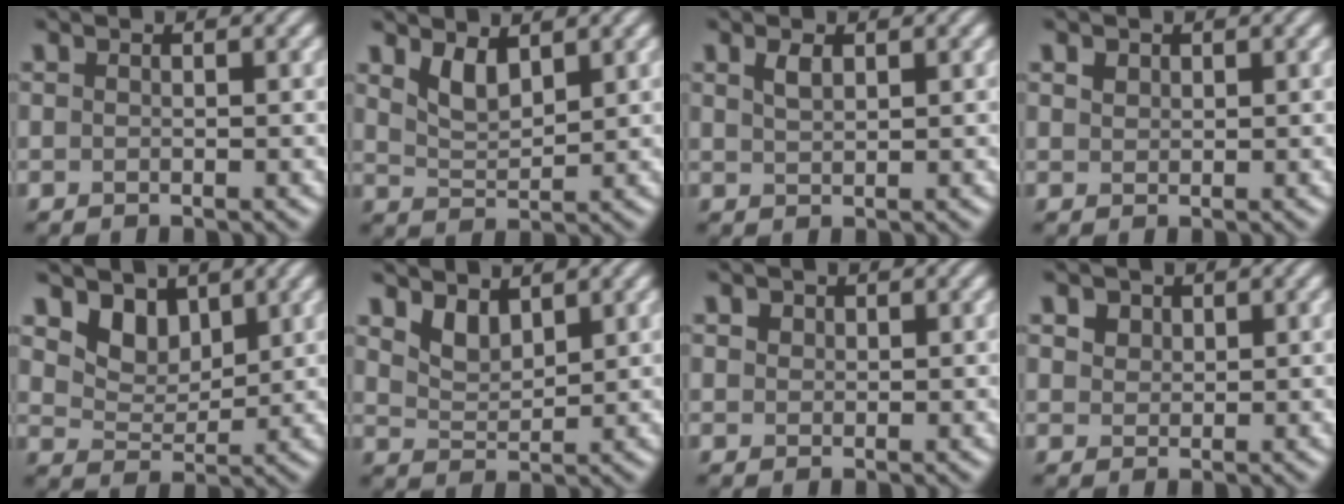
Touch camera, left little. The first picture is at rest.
{"total": 2.7, "force": [1.8, 1.1, 1.8], "torque": [-0.040, -0.009, 0.039]}
{"total": 1.4, "force": [0.9, 0.6, 0.9], "torque": [-0.022, 0.002, 0.020]}
{"total": 1.0, "force": [0.7, 0.7, 0.3], "torque": [-0.007, 0.000, 0.014]}
{"total": 4.0, "force": [2.6, 2.5, 1.6], "torque": [-0.043, -0.025, 0.056]}
{"total": 2.5, "force": [1.8, 1.1, 1.2], "torque": [-0.029, -0.009, 0.038]}
{"total": 1.7, "force": [1.0, 1.1, 0.6], "torque": [-0.015, 0.004, 0.013]}
{"total": 3.4, "force": [2.2, 2.2, 1.5], "torque": [-0.045, 0.009, 0.035]}